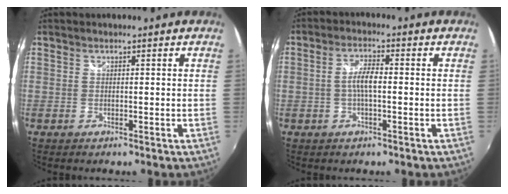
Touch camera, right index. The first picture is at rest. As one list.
[{"total": 3.9, "force": [-0.5, 1.0, 3.8], "torque": [-0.075, 0.006, -0.008]}]